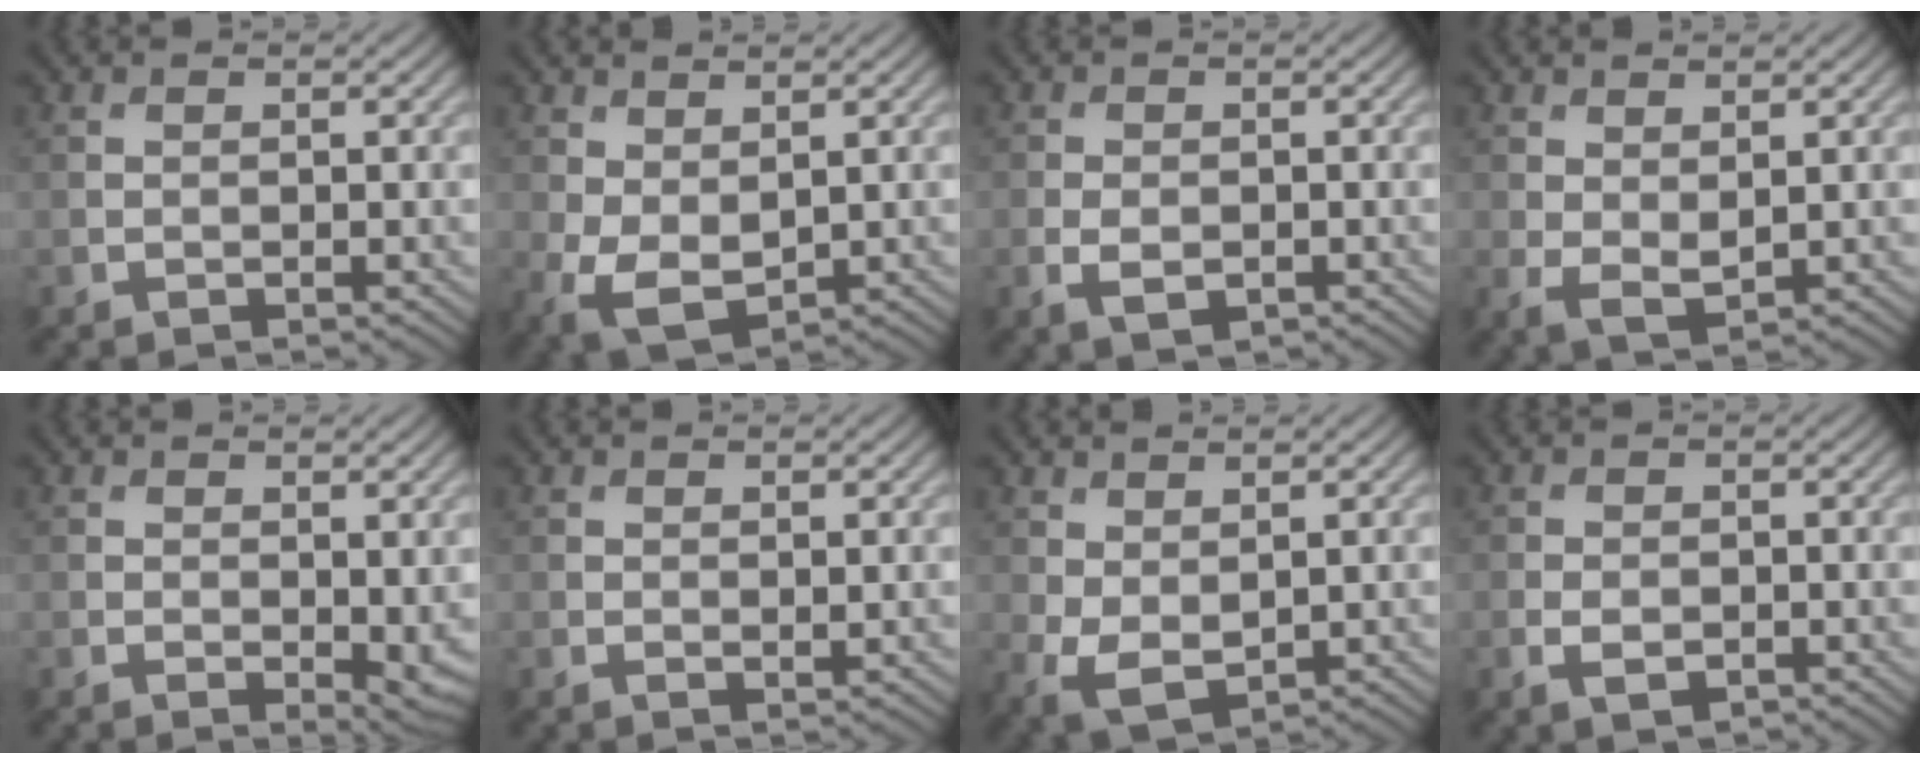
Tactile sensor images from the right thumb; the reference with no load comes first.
{"total": 5.6, "force": [-0.2, 3.4, 4.5], "torque": [-0.114, -0.010, 0.001]}
{"total": 3.1, "force": [-1.1, 1.9, 2.2], "torque": [-0.047, -0.008, -0.020]}
{"total": 2.9, "force": [0.7, 1.6, 2.3], "torque": [-0.054, -0.006, 0.017]}
{"total": 2.9, "force": [0.0, 1.4, 2.5], "torque": [-0.036, -0.010, 0.006]}
{"total": 0.7, "force": [0.3, 0.3, 0.6], "torque": [-0.008, -0.003, 0.005]}
{"total": 4.5, "force": [0.1, 2.8, 3.6], "torque": [-0.092, -0.007, 0.008]}
{"total": 2.5, "force": [-1.0, 1.5, 1.6], "torque": [-0.034, -0.006, -0.019]}